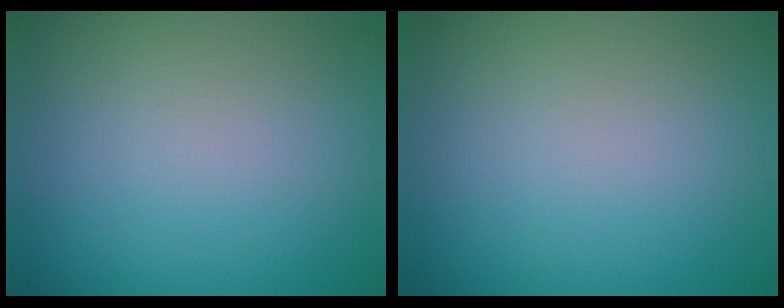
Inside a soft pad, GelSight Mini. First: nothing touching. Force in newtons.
{"total": 0.0}